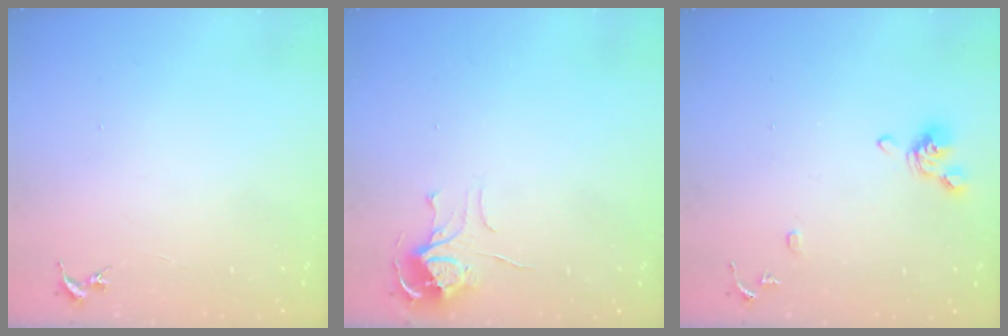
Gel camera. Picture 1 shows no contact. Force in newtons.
{"total": 7.0, "press": 7.0, "slide": 0.6}
{"total": 9.8, "press": 9.7, "slide": 1.4}